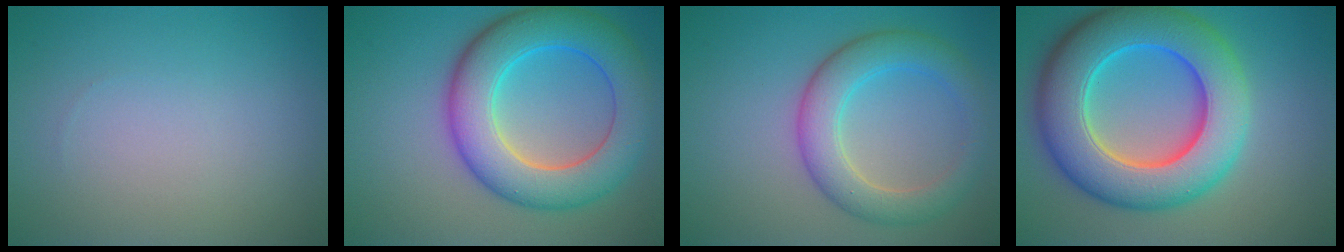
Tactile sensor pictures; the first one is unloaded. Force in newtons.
{"total": 9.2, "press": 9.2, "slide": 0.2}
{"total": 5.3, "press": 5.3, "slide": 0.1}
{"total": 11.8, "press": 11.8, "slide": 0.4}